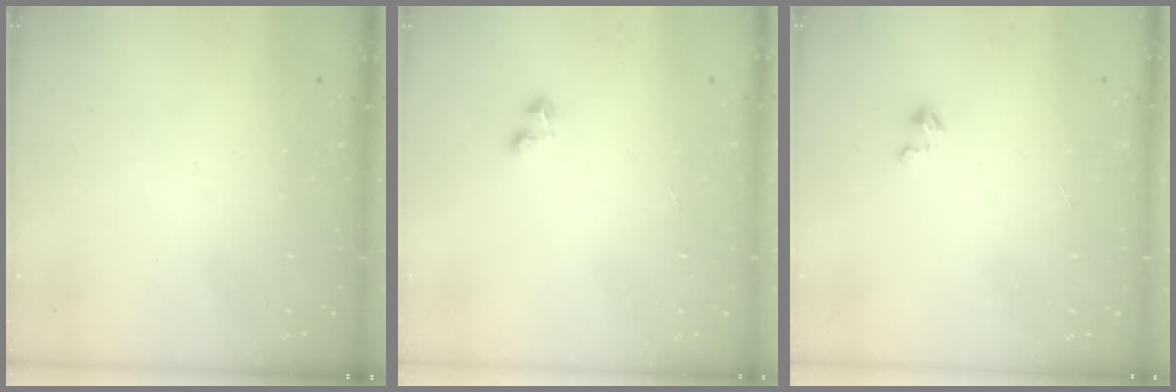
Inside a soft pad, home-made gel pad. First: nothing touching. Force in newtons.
{"total": 2.4, "press": 2.4, "slide": 0.4}
{"total": 0.0}